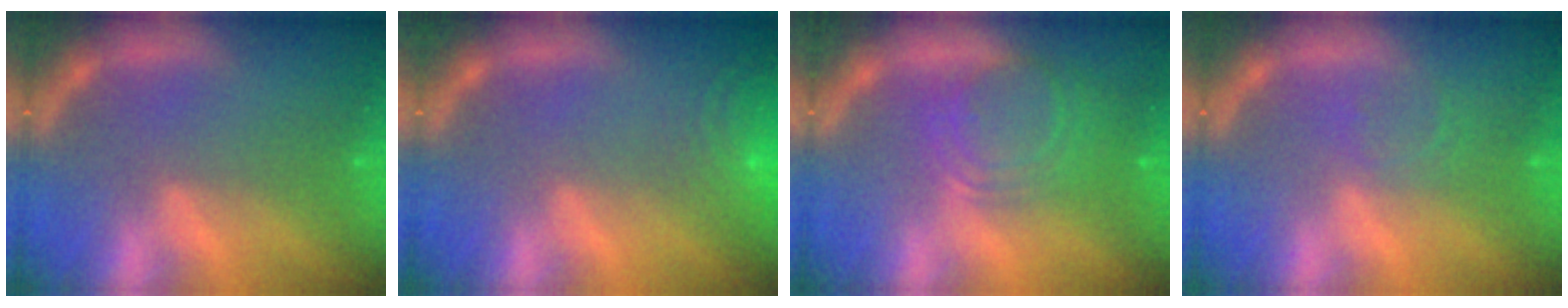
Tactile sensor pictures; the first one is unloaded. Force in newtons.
{"total": 8.5}
{"total": 7.1}
{"total": 1.9}